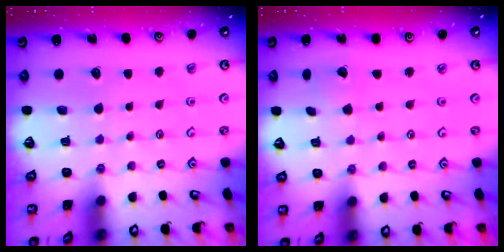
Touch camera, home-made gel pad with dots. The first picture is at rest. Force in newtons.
{"total": 2.6, "press": 2.6, "slide": 0.3}